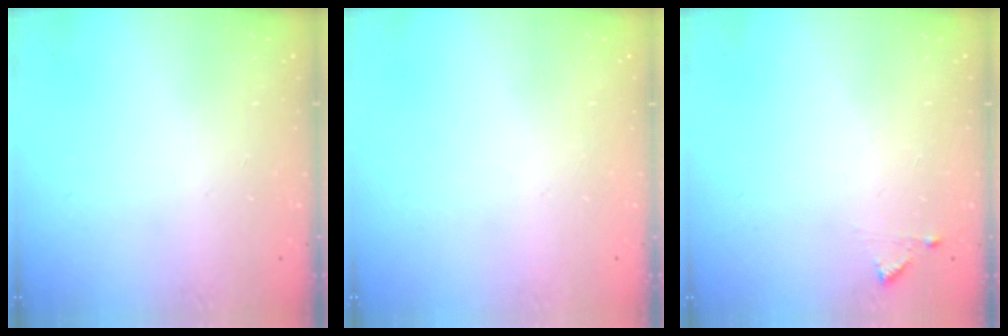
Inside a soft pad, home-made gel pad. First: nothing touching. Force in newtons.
{"total": 0.0}
{"total": 4.4, "press": 4.3, "slide": 0.4}